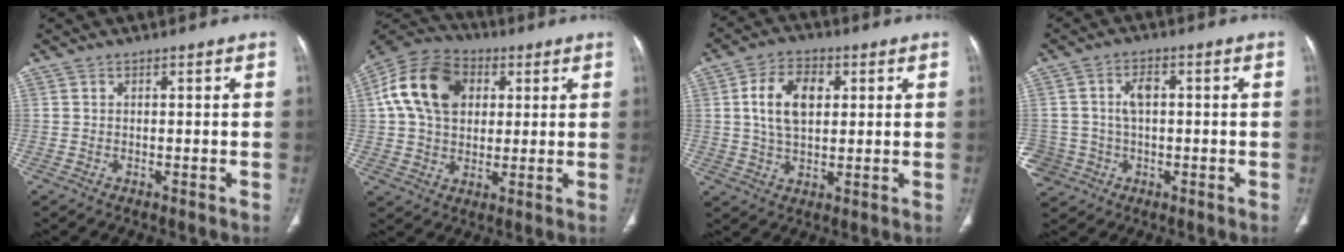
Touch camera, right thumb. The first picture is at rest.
{"total": 16.5, "force": [3.9, 12.0, 10.6], "torque": [-0.180, 0.012, 0.062]}
{"total": 9.8, "force": [2.2, 6.1, 7.4], "torque": [-0.122, 0.003, 0.041]}
{"total": 8.2, "force": [-1.1, 7.6, 3.1], "torque": [-0.051, 0.020, -0.009]}